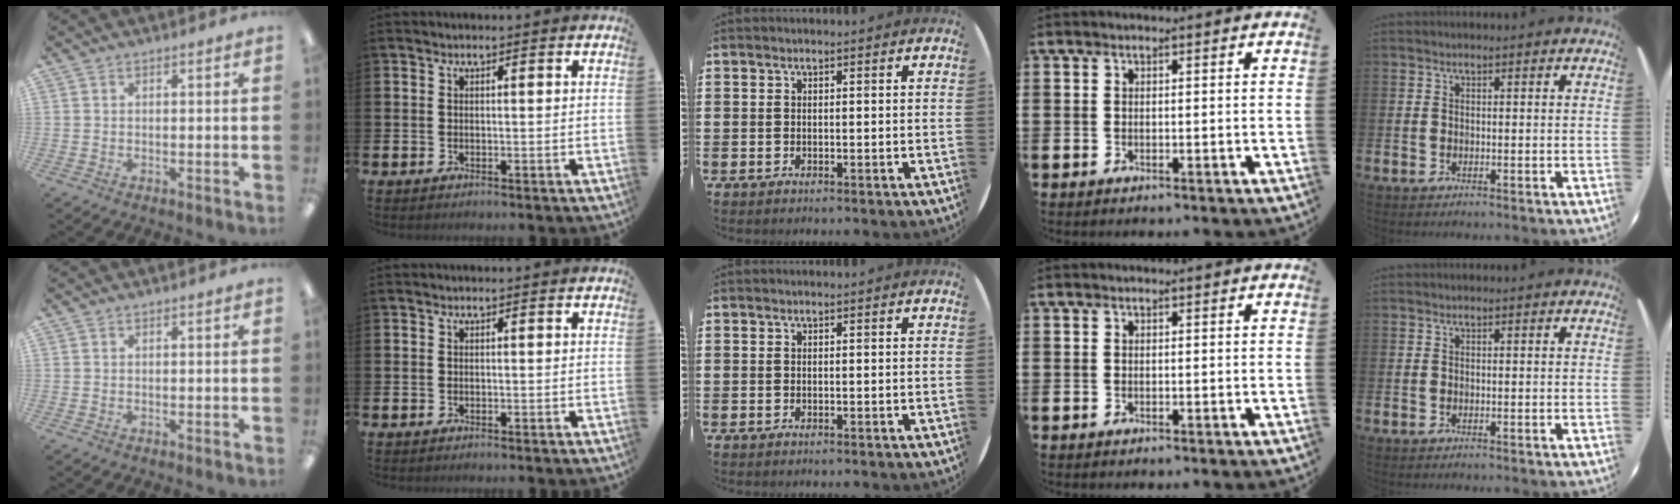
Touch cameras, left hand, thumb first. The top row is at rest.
{}